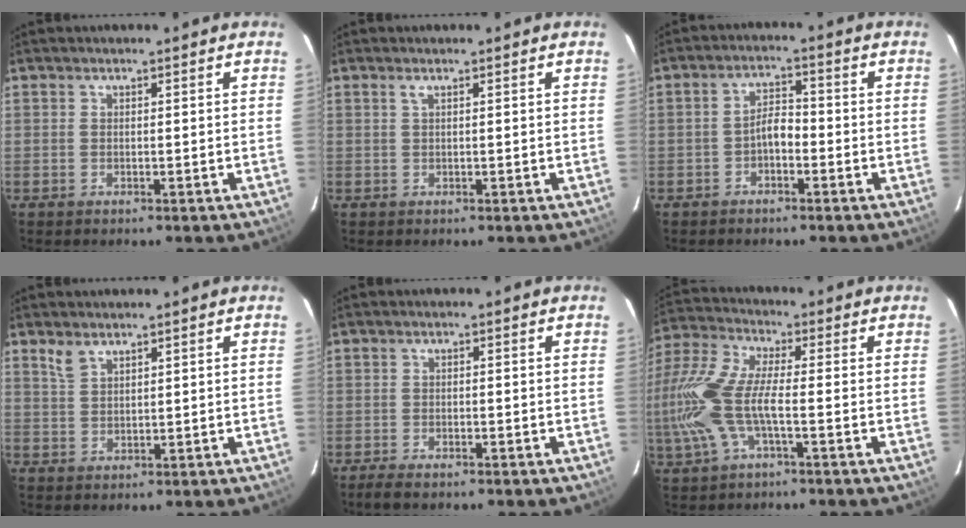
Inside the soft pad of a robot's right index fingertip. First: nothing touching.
{"total": 0.6, "force": [0.3, -0.2, 0.5], "torque": [-0.012, 0.002, 0.005]}
{"total": 3.4, "force": [-1.7, 1.7, 2.4], "torque": [-0.044, 0.012, -0.030]}
{"total": 2.7, "force": [2.1, 1.1, 1.4], "torque": [-0.028, 0.002, 0.044]}
{"total": 3.4, "force": [-2.7, 0.9, 1.9], "torque": [-0.048, -0.010, -0.048]}
{"total": 14.6, "force": [-2.9, 4.8, 13.5], "torque": [-0.287, -0.003, -0.058]}